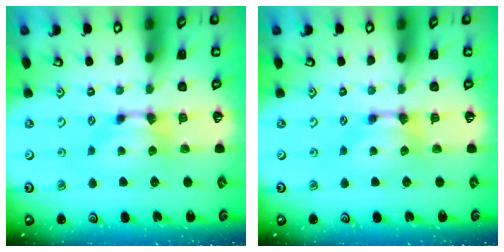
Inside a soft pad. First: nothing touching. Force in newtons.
{"total": 0.0}